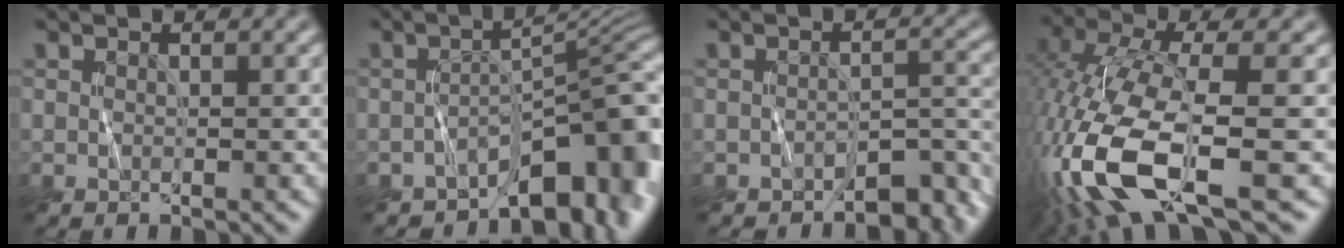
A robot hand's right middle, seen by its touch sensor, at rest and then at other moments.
{"total": 8.5, "force": [-5.7, 3.2, 5.5], "torque": [-0.043, 0.008, -0.097]}
{"total": 3.9, "force": [-3.3, 1.5, 1.6], "torque": [-0.006, 0.005, -0.049]}
{"total": 12.0, "force": [-5.3, 3.7, 10.0], "torque": [-0.237, -0.011, -0.102]}